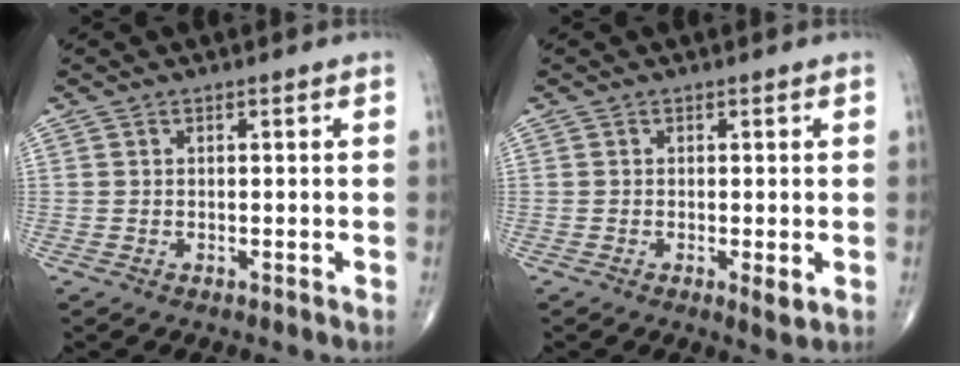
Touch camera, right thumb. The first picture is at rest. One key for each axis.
{"total": 2.0, "fx": -0.4, "fy": 0.5, "fz": 1.9, "tx": -0.034, "ty": -0.008, "tz": -0.008}